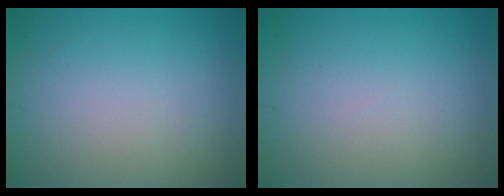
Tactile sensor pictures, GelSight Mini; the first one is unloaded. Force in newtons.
{"total": 0.0}